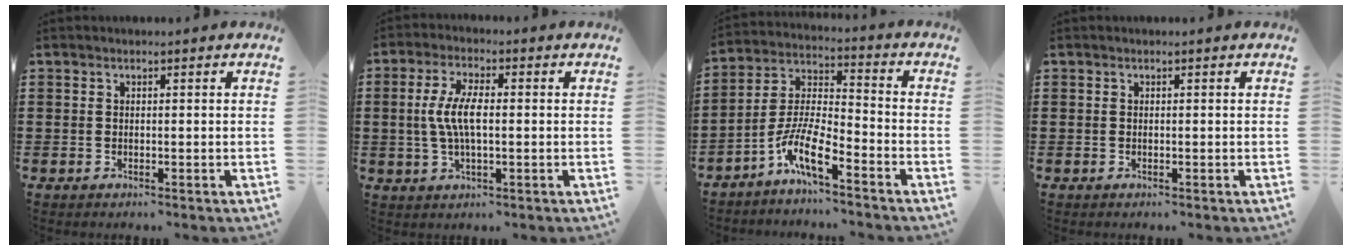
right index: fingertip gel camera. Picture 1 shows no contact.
{"total": 6.3, "force": [0.0, 2.0, 6.0], "torque": [-0.136, -0.004, -0.011]}
{"total": 8.6, "force": [-6.1, 1.9, 5.7], "torque": [-0.141, -0.009, -0.123]}
{"total": 0.0}